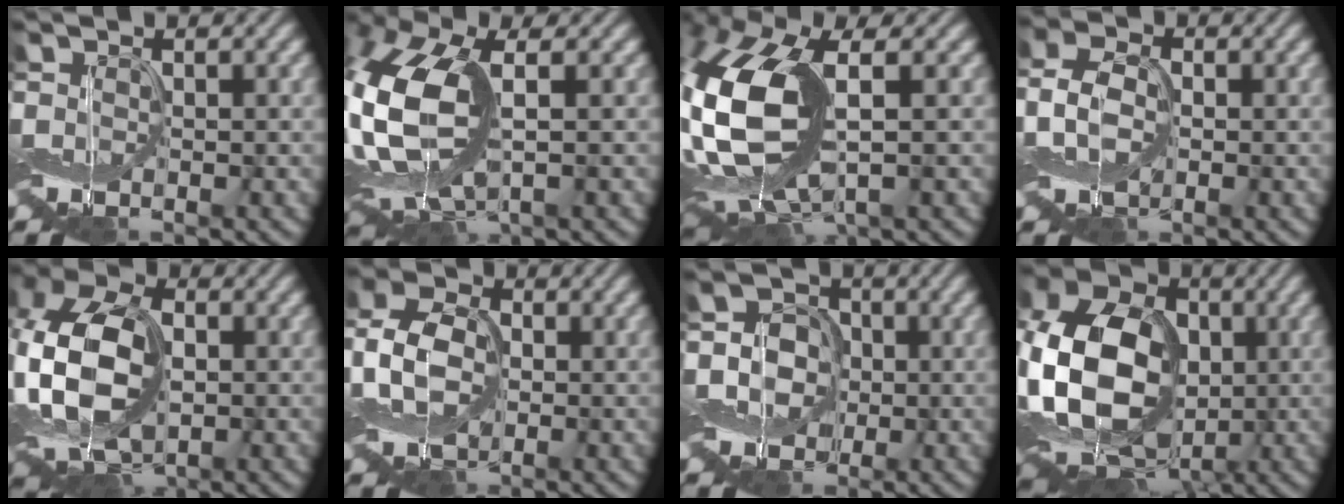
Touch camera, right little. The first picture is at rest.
{"total": 10.6, "force": [1.0, 5.7, 8.9], "torque": [-0.232, -0.003, 0.022]}
{"total": 11.8, "force": [0.8, 5.7, 10.3], "torque": [-0.247, 0.001, 0.020]}
{"total": 3.7, "force": [-0.6, 2.6, 2.6], "torque": [-0.070, 0.008, -0.015]}
{"total": 10.7, "force": [-0.7, 7.0, 8.0], "torque": [-0.186, 0.003, -0.023]}
{"total": 5.9, "force": [-0.9, 4.2, 4.1], "torque": [-0.110, 0.006, -0.022]}
{"total": 4.5, "force": [-0.6, 3.8, 2.2], "torque": [-0.036, 0.009, -0.034]}
{"total": 14.6, "force": [-0.9, 10.7, 9.9], "torque": [-0.208, -0.006, -0.014]}